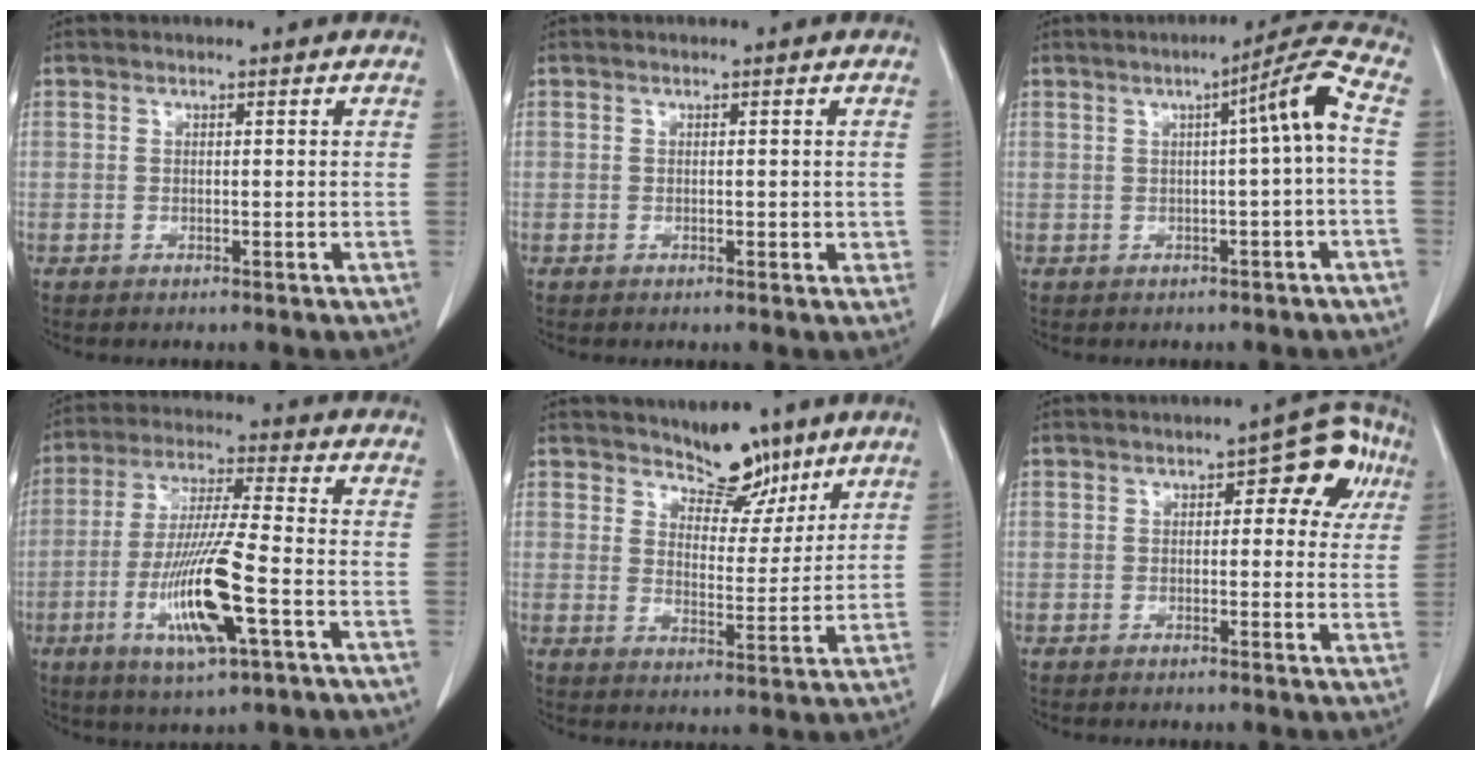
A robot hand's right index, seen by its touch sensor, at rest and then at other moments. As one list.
[{"total": 1.2, "force": [-0.1, 0.7, 1.0], "torque": [-0.011, 0.000, 0.002]}, {"total": 6.2, "force": [0.0, -0.7, 6.1], "torque": [-0.085, 0.018, -0.001]}, {"total": 13.5, "force": [-4.4, 0.8, 12.7], "torque": [-0.254, -0.018, -0.078]}, {"total": 6.8, "force": [5.5, 3.1, 2.4], "torque": [-0.024, -0.007, 0.090]}, {"total": 7.4, "force": [2.3, 3.5, 6.1], "torque": [-0.057, 0.028, 0.021]}]